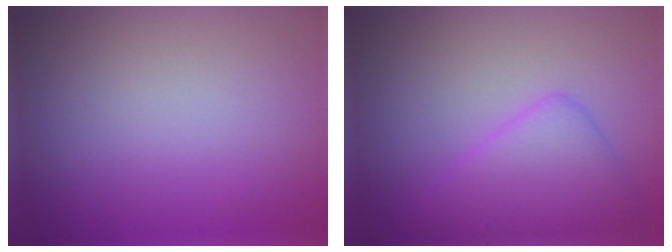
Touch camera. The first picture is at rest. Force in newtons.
{"total": 4.2, "press": 4.2, "slide": 0.2}